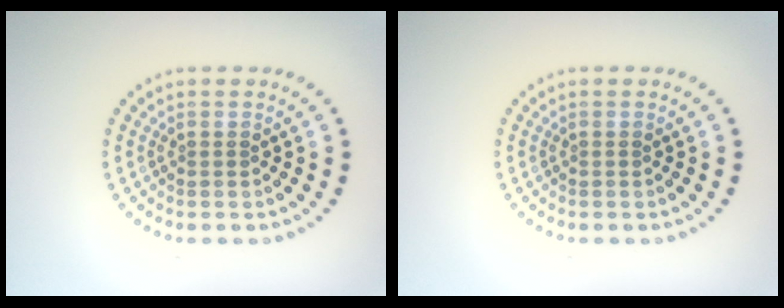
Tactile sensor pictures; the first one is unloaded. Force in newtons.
{"total": 0.0}